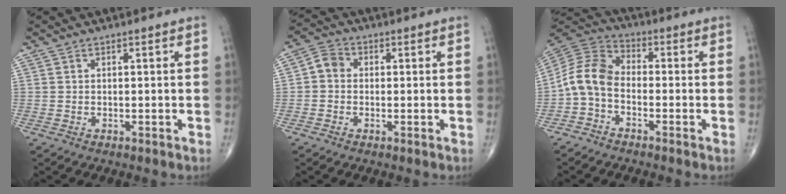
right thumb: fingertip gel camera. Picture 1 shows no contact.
{"total": 3.8, "force": [-0.2, 3.3, 2.0], "torque": [-0.024, 0.011, -0.014]}
{"total": 8.3, "force": [-2.5, 5.4, 5.8], "torque": [-0.108, 0.039, -0.067]}